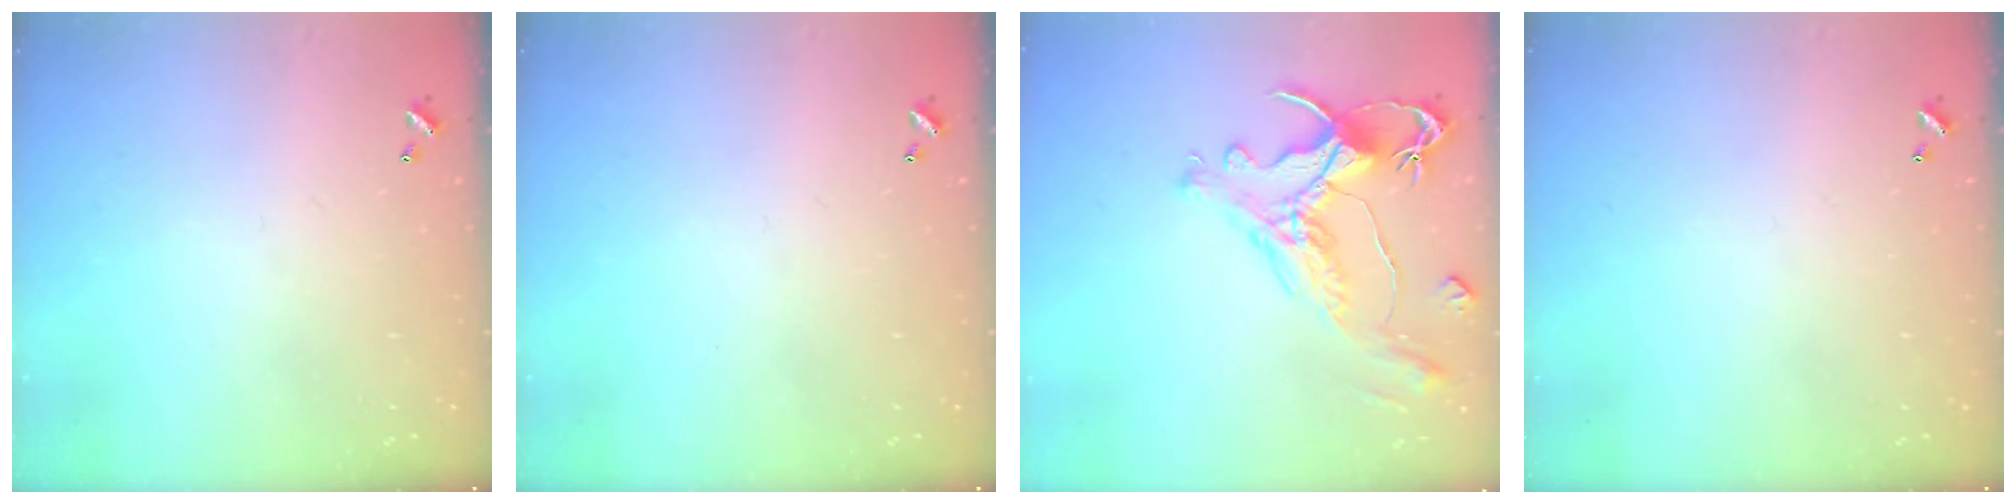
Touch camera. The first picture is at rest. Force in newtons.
{"total": 0.0}
{"total": 1.2, "press": 0.3, "slide": 1.2}
{"total": 0.0}